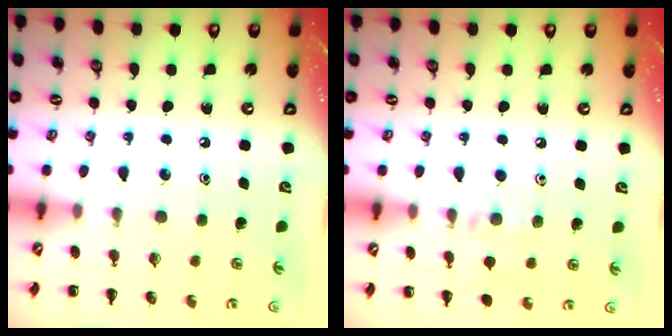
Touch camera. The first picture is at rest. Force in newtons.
{"total": 6.9, "press": 6.7, "slide": 1.8}